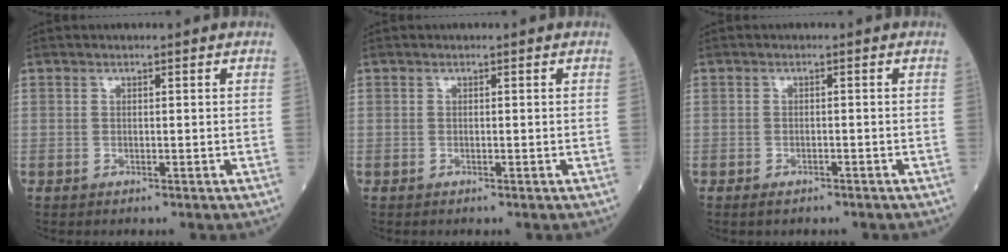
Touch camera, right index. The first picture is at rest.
{"total": 0.0}
{"total": 2.7, "force": [-2.0, 1.3, 1.3], "torque": [-0.031, -0.005, -0.023]}